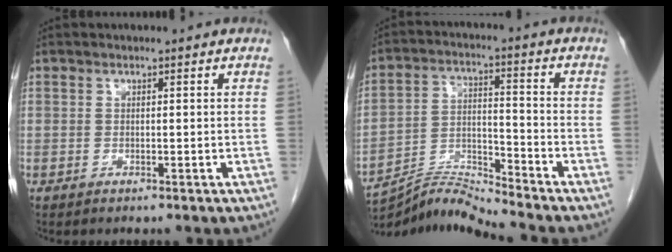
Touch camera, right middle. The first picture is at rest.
{"total": 9.0, "force": [-8.6, -2.6, 0.2], "torque": [-0.014, 0.017, -0.158]}